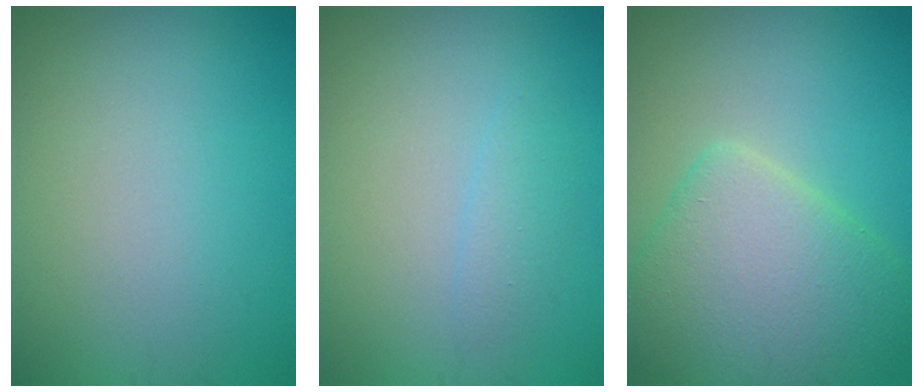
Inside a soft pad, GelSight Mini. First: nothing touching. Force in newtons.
{"total": 1.2, "press": 1.2, "slide": 0.1}
{"total": 7.1, "press": 7.1, "slide": 0.3}